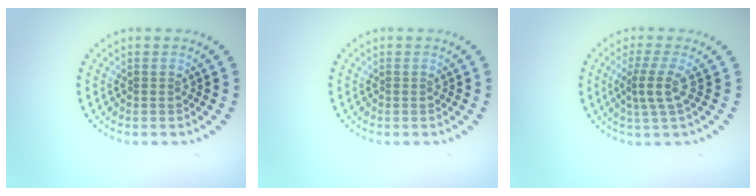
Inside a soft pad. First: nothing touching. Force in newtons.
{"total": 0.0}
{"total": 2.5, "press": 1.8, "slide": 1.8}